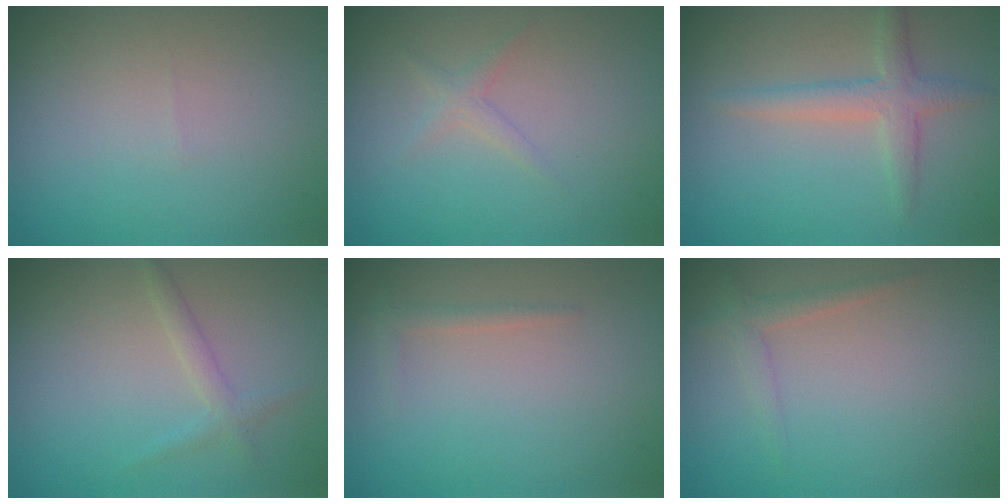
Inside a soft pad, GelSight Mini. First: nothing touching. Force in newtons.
{"total": 1.1, "press": 1.1, "slide": 0.1}
{"total": 2.7, "press": 2.7, "slide": 0.0}
{"total": 1.3, "press": 1.3, "slide": 0.1}
{"total": 0.8, "press": 0.8, "slide": 0.0}
{"total": 1.4, "press": 1.4, "slide": 0.1}